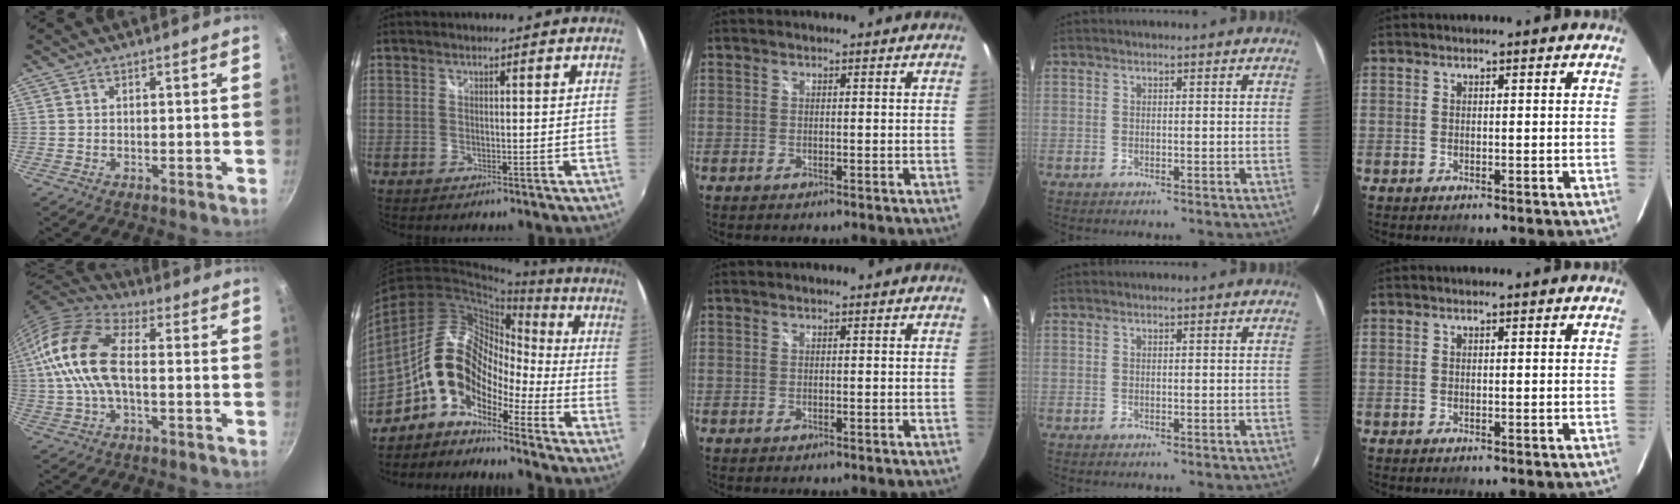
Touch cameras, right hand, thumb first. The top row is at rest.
{"thumb": {"total": 15.9, "force": [0.4, 8.5, 13.4], "torque": [-0.263, 0.031, -0.009]}, "index": {"total": 12.6, "force": [-7.4, 7.0, 7.4], "torque": [-0.122, 0.024, -0.155]}}